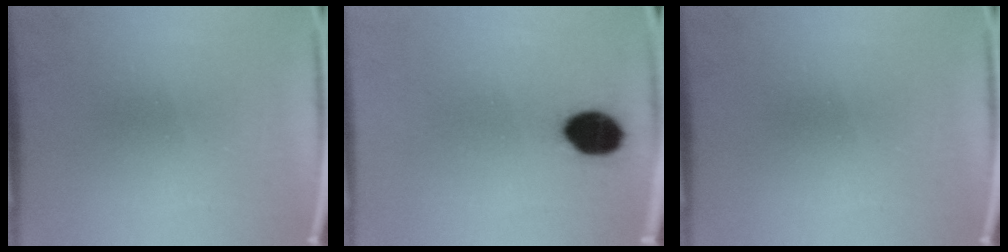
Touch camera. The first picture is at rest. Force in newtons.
{"total": 8.8}
{"total": 0.0}